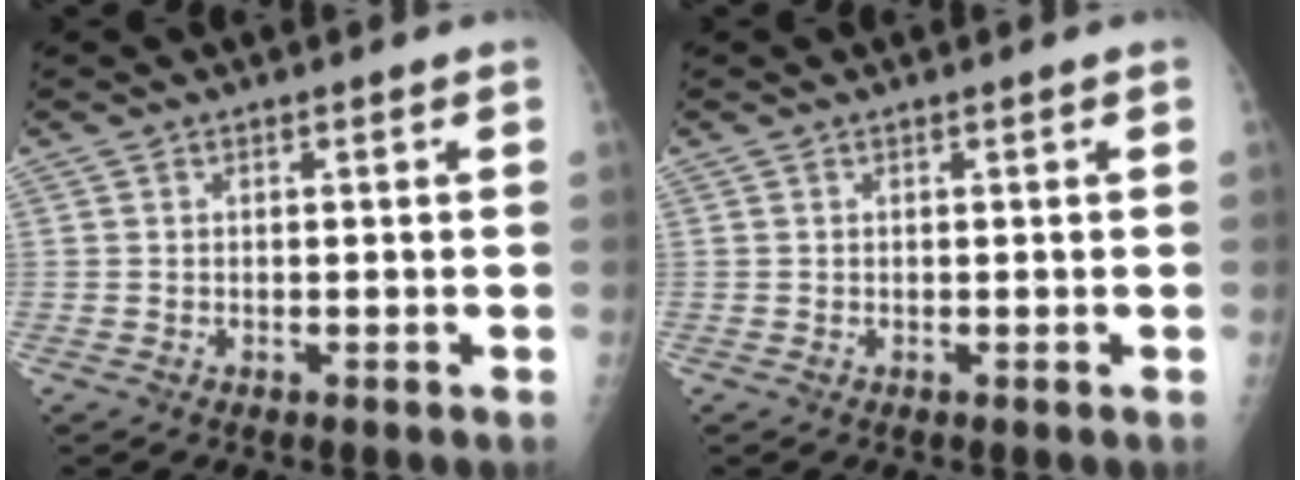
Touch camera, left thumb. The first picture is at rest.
{"total": 0.0}